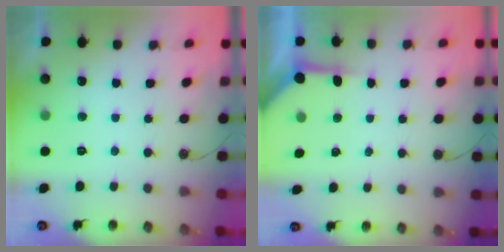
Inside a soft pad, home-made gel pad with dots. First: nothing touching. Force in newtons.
{"total": 3.8, "press": 3.8, "slide": 0.4}